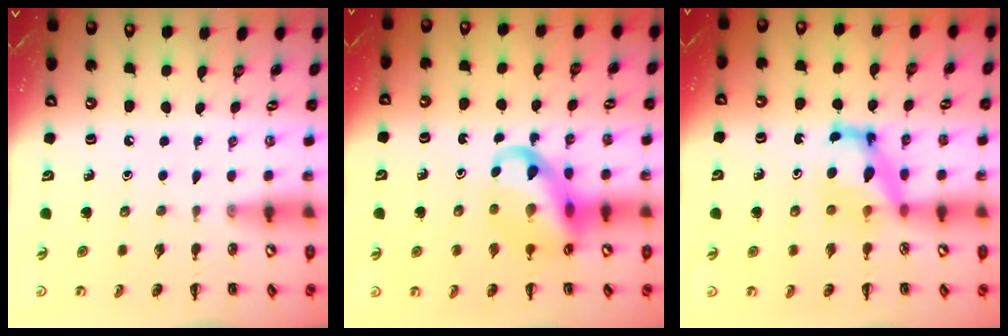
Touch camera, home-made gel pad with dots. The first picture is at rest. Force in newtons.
{"total": 11.6, "press": 11.2, "slide": 3.1}
{"total": 6.2, "press": 6.2, "slide": 0.3}